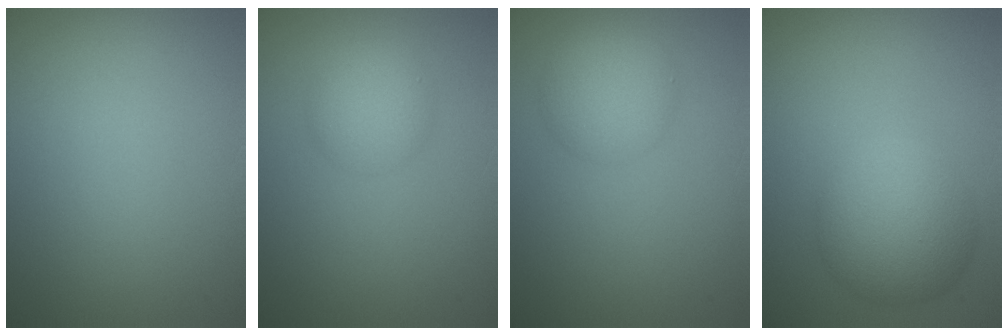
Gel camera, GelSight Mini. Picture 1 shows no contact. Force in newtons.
{"total": 3.0, "press": 3.0, "slide": 0.1}
{"total": 3.7, "press": 3.7, "slide": 0.2}
{"total": 6.2, "press": 6.2, "slide": 0.1}